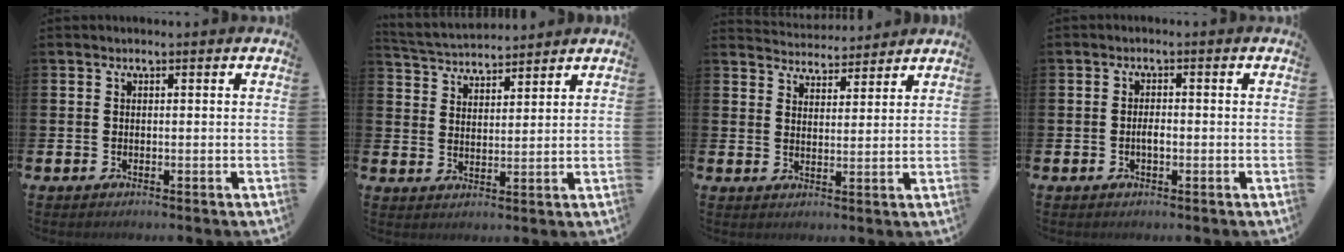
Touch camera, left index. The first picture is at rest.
{"total": 4.1, "force": [4.0, 0.7, -0.2], "torque": [-0.018, -0.023, 0.073]}
{"total": 4.2, "force": [4.1, 0.7, -0.4], "torque": [-0.011, -0.023, 0.077]}
{"total": 1.6, "force": [-0.3, 0.7, 1.4], "torque": [-0.013, -0.003, -0.010]}